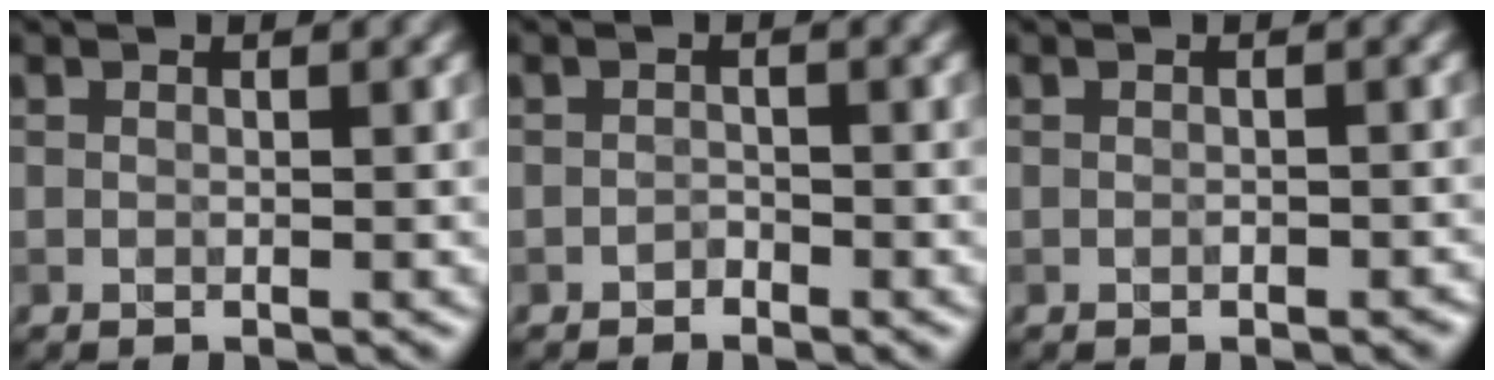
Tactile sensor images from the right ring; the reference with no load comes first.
{"total": 0.7, "force": [-0.6, 0.4, 0.0], "torque": [0.003, 0.002, -0.012]}
{"total": 0.8, "force": [-0.4, 0.5, 0.3], "torque": [-0.005, -0.002, -0.005]}